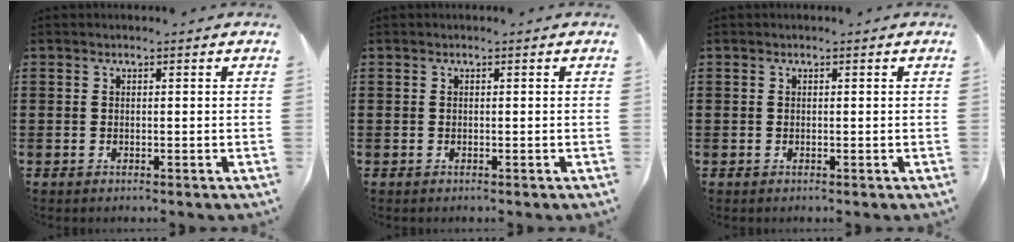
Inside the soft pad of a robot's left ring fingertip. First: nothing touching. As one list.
[{"total": 0.0}, {"total": 0.0}]